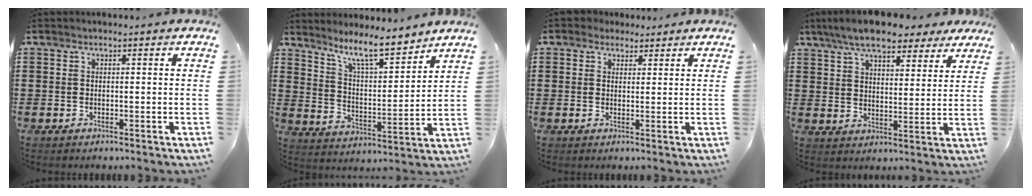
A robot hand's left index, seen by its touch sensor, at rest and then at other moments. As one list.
[{"total": 9.2, "force": [7.8, 1.2, 4.7], "torque": [-0.099, -0.039, 0.136]}, {"total": 2.1, "force": [1.7, 1.3, 0.2], "torque": [-0.011, 0.007, 0.032]}, {"total": 8.7, "force": [7.4, 2.2, 4.0], "torque": [-0.097, -0.012, 0.137]}]